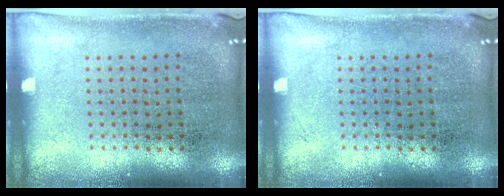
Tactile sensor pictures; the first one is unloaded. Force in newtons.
{"total": 0.0}